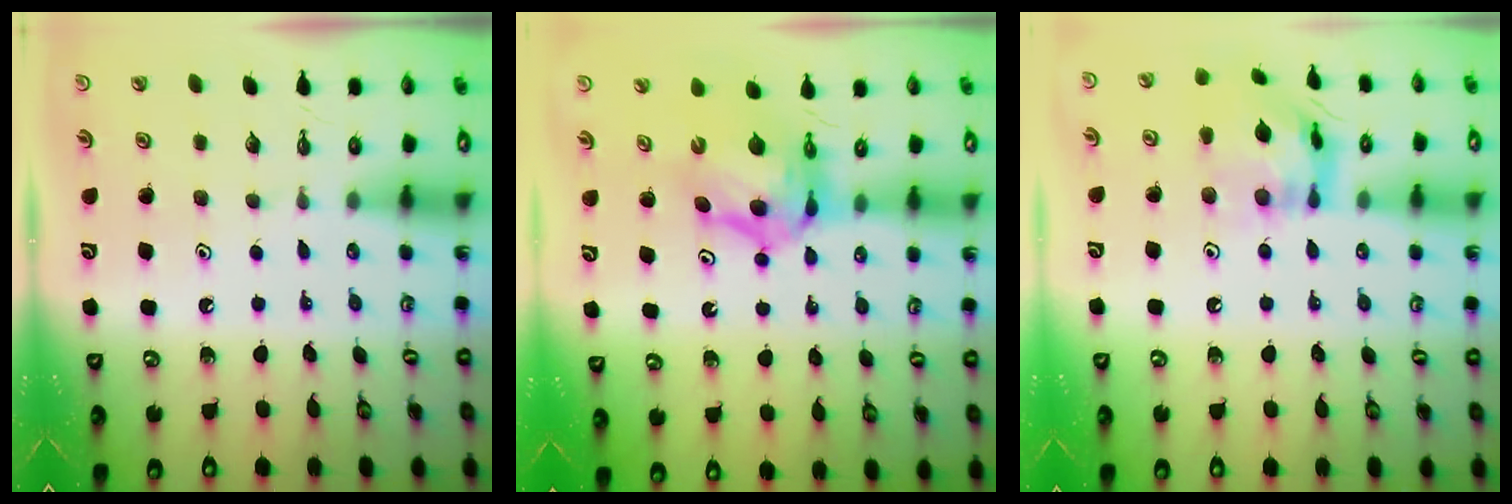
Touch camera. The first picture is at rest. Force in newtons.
{"total": 9.3, "press": 9.2, "slide": 1.0}
{"total": 15.6, "press": 15.5, "slide": 1.5}